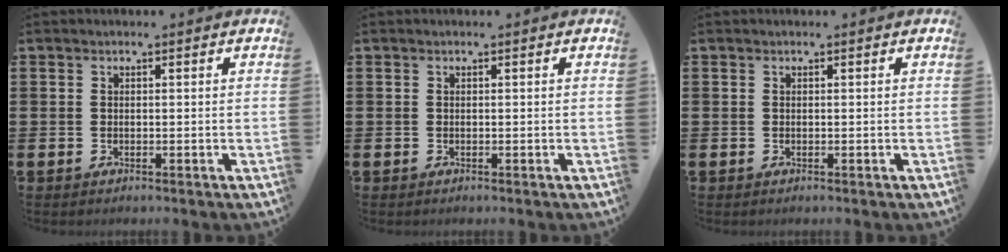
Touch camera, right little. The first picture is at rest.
{"total": 0.0}
{"total": 0.0}